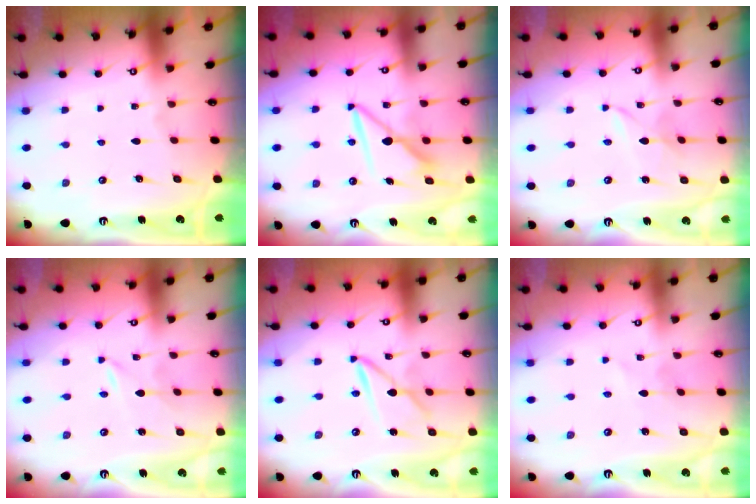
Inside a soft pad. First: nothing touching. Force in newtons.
{"total": 8.7, "press": 8.7, "slide": 0.4}
{"total": 2.5, "press": 2.5, "slide": 0.3}
{"total": 0.0}
{"total": 5.8, "press": 5.8, "slide": 0.4}
{"total": 1.2, "press": 1.2, "slide": 0.2}